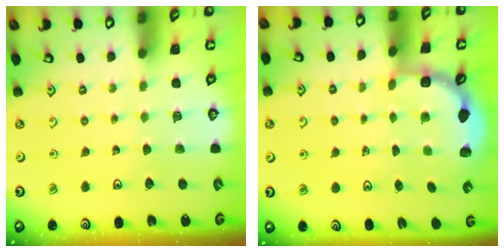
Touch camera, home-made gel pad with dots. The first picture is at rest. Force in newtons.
{"total": 2.9, "press": 2.3, "slide": 1.8}